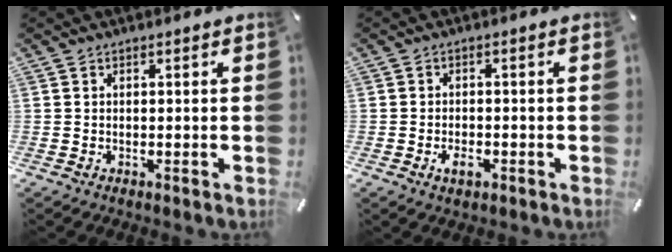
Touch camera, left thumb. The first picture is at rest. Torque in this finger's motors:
{"motor_torque": [-0.01, 0.02, 0.08, -0.07, 0.02]}